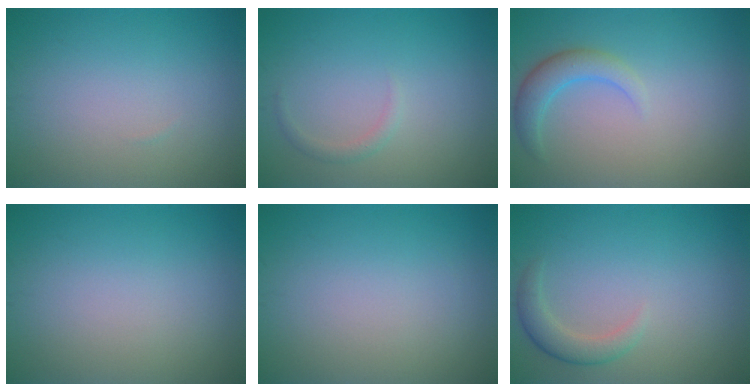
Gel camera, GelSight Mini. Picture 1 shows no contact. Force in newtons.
{"total": 0.9, "press": 0.9, "slide": 0.0}
{"total": 2.8, "press": 2.8, "slide": 0.3}
{"total": 0.0}
{"total": 0.0}
{"total": 2.3, "press": 2.3, "slide": 0.3}